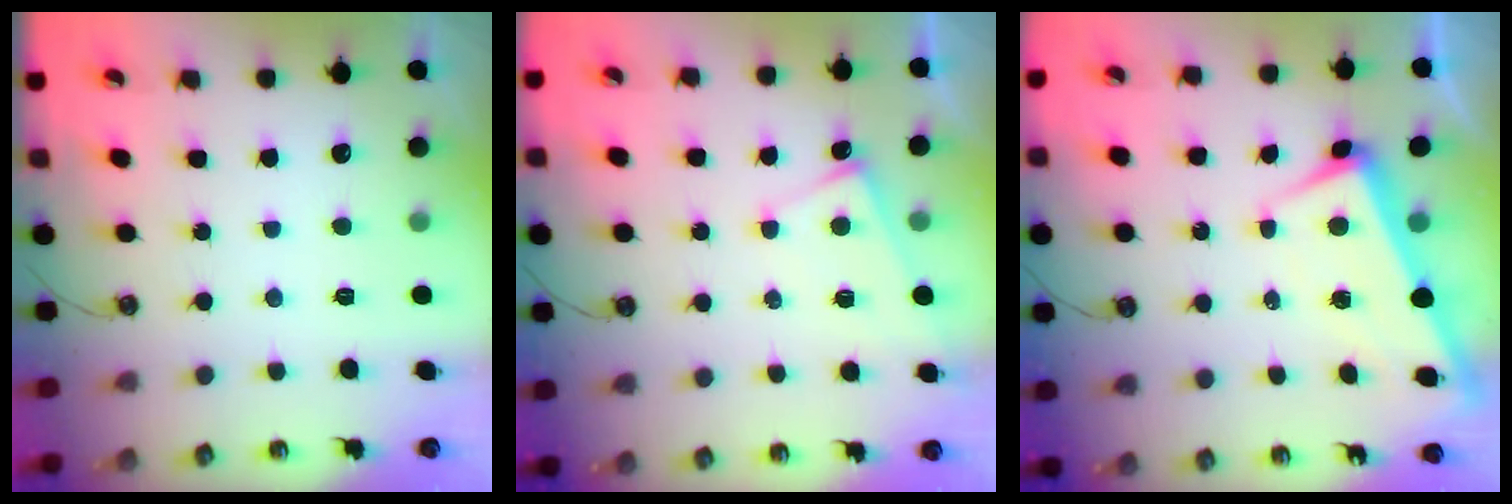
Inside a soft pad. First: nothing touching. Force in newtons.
{"total": 3.7, "press": 3.7, "slide": 0.3}
{"total": 1.2, "press": 1.1, "slide": 0.5}